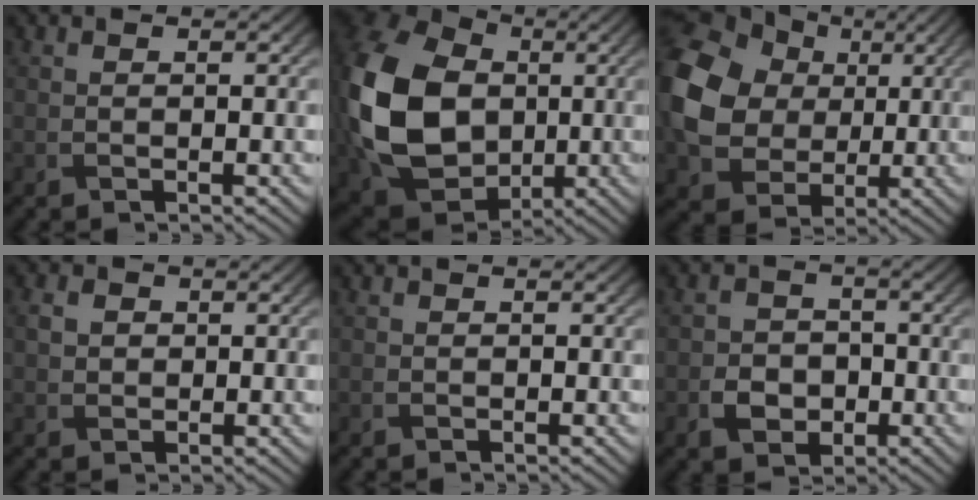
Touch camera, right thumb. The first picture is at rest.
{"total": 18.3, "force": [0.2, 14.0, 11.8], "torque": [-0.311, -0.015, 0.000]}
{"total": 15.0, "force": [2.3, 12.2, 8.4], "torque": [-0.223, 0.007, 0.026]}
{"total": 2.4, "force": [0.5, 2.0, 1.1], "torque": [-0.032, 0.001, 0.006]}
{"total": 0.0}
{"total": 4.1, "force": [-1.4, 3.3, 2.0], "torque": [-0.034, -0.005, -0.024]}